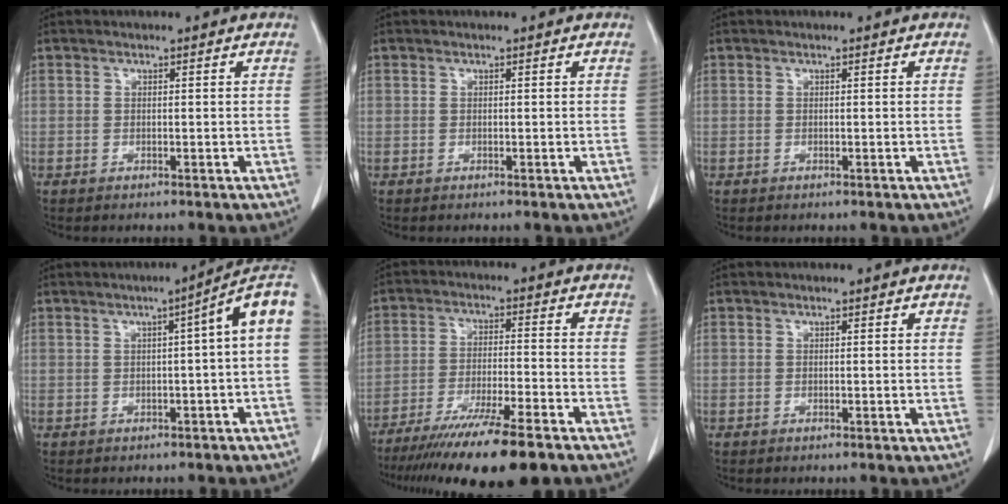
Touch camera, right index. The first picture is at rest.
{"total": 0.0}
{"total": 0.0}
{"total": 7.3, "force": [1.0, -0.1, 7.2], "torque": [-0.083, 0.026, 0.003]}
{"total": 16.6, "force": [-12.8, 0.8, 10.4], "torque": [-0.165, -0.044, -0.205]}
{"total": 0.0}